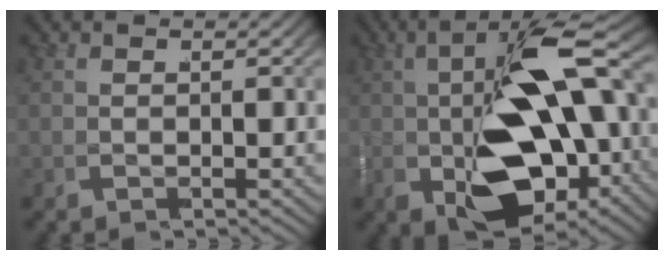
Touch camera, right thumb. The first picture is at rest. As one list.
[{"total": 13.5, "force": [-2.5, 6.3, 11.6], "torque": [-0.216, -0.016, -0.026]}]